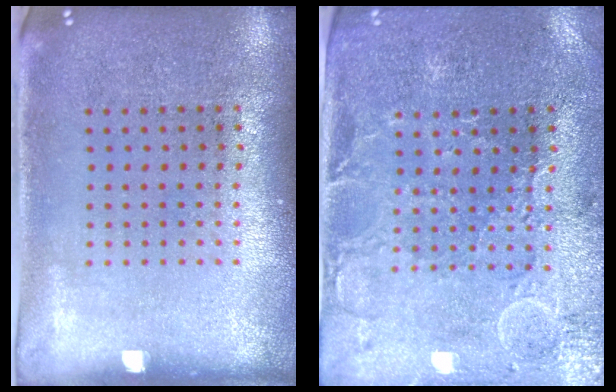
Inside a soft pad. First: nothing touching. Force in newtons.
{"total": 0.7, "press": 0.5, "slide": 0.4}